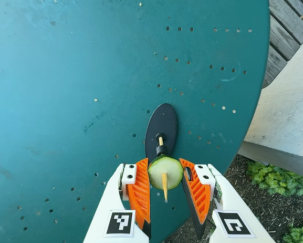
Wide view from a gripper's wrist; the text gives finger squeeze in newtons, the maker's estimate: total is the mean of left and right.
{"total": 12.5, "left": 12.5, "right": 12.4}